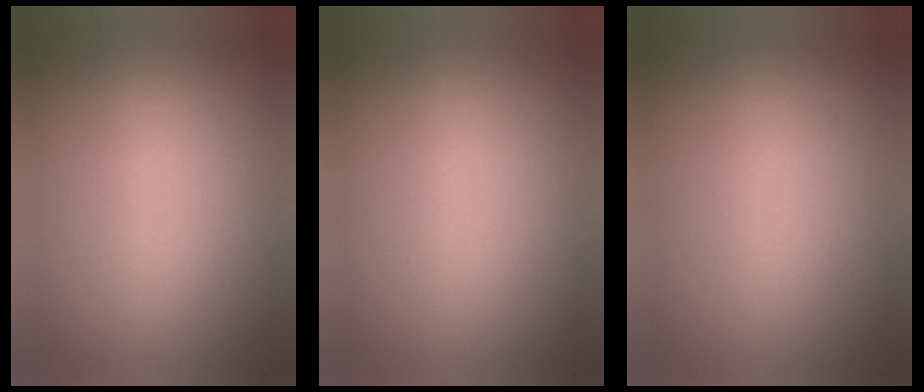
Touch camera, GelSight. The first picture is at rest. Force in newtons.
{"total": 0.0}
{"total": 0.0}